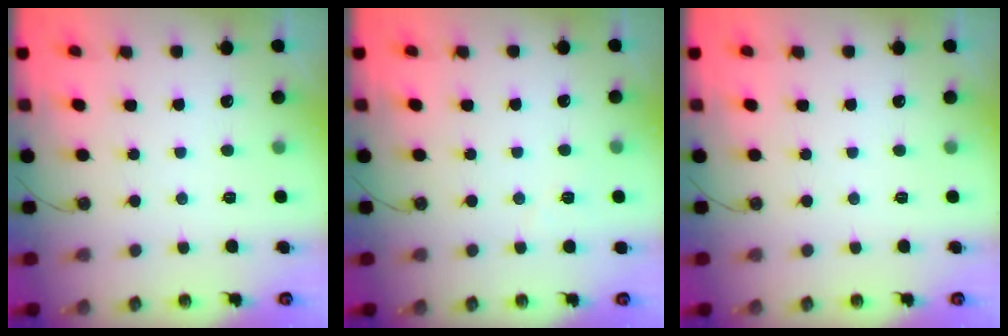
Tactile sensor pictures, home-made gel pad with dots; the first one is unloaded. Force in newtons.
{"total": 4.1, "press": 3.7, "slide": 1.8}
{"total": 0.0}